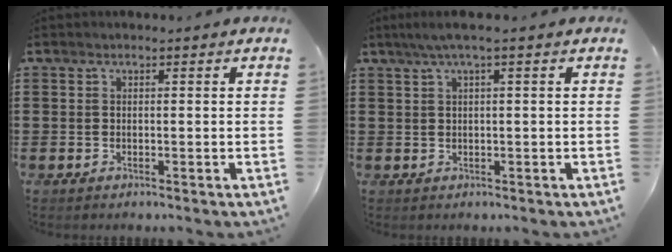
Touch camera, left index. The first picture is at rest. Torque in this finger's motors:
{"motor_torque": [0.64, -0.34, 0.27, 0.09]}